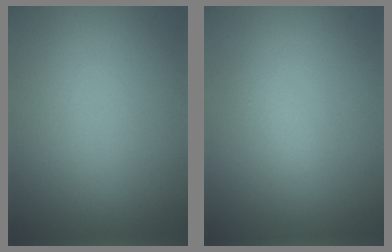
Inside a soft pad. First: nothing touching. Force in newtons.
{"total": 0.8, "press": 0.8, "slide": 0.0}